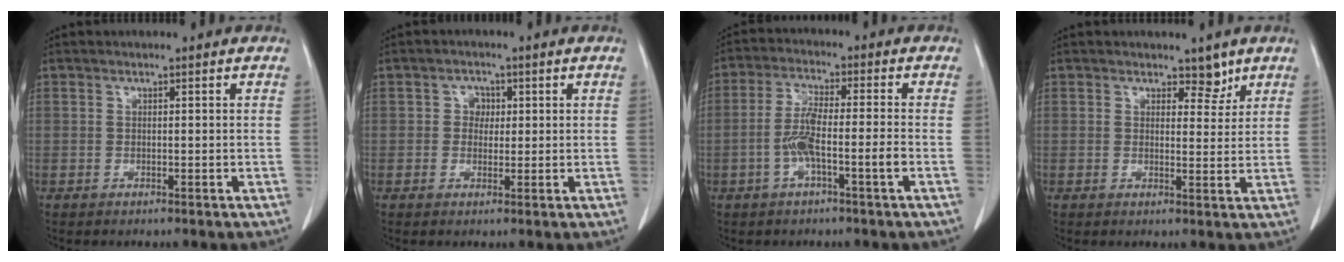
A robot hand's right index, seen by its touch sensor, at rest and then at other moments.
{"total": 2.3, "force": [0.4, 2.0, 1.1], "torque": [-0.011, 0.002, 0.003]}
{"total": 7.2, "force": [-2.4, 0.3, 6.8], "torque": [-0.138, 0.015, -0.044]}
{"total": 2.9, "force": [2.2, 1.5, 1.1], "torque": [-0.005, -0.005, 0.031]}